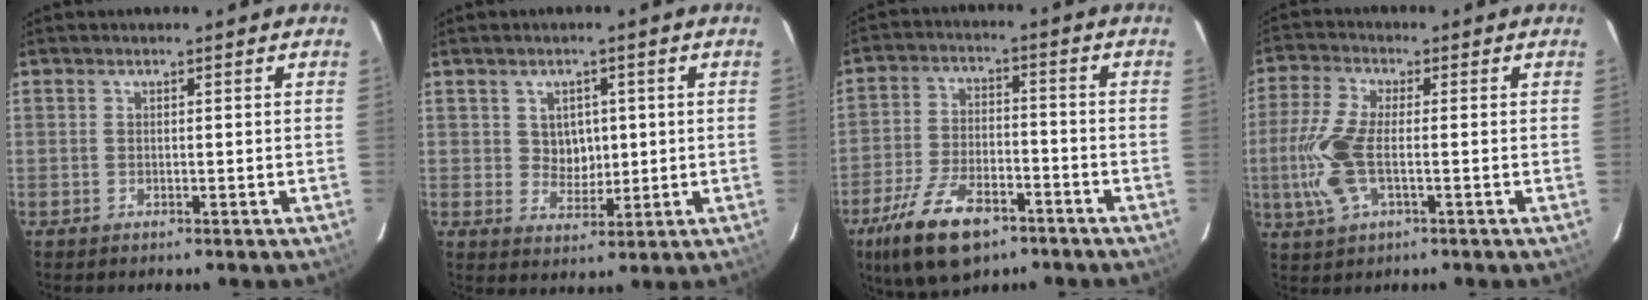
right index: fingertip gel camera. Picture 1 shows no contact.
{"total": 4.6, "force": [0.9, 4.1, 2.0], "torque": [-0.030, 0.008, 0.021]}
{"total": 14.5, "force": [-9.1, 6.4, 9.3], "torque": [-0.205, -0.020, -0.160]}
{"total": 10.0, "force": [-1.8, 3.9, 9.0], "torque": [-0.206, -0.001, -0.038]}